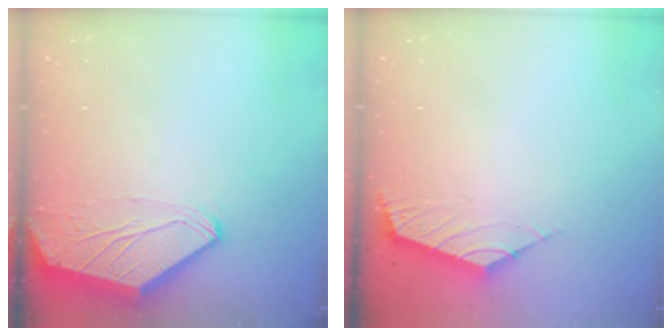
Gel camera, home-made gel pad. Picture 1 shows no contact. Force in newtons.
{"total": 2.7, "press": 2.6, "slide": 0.6}